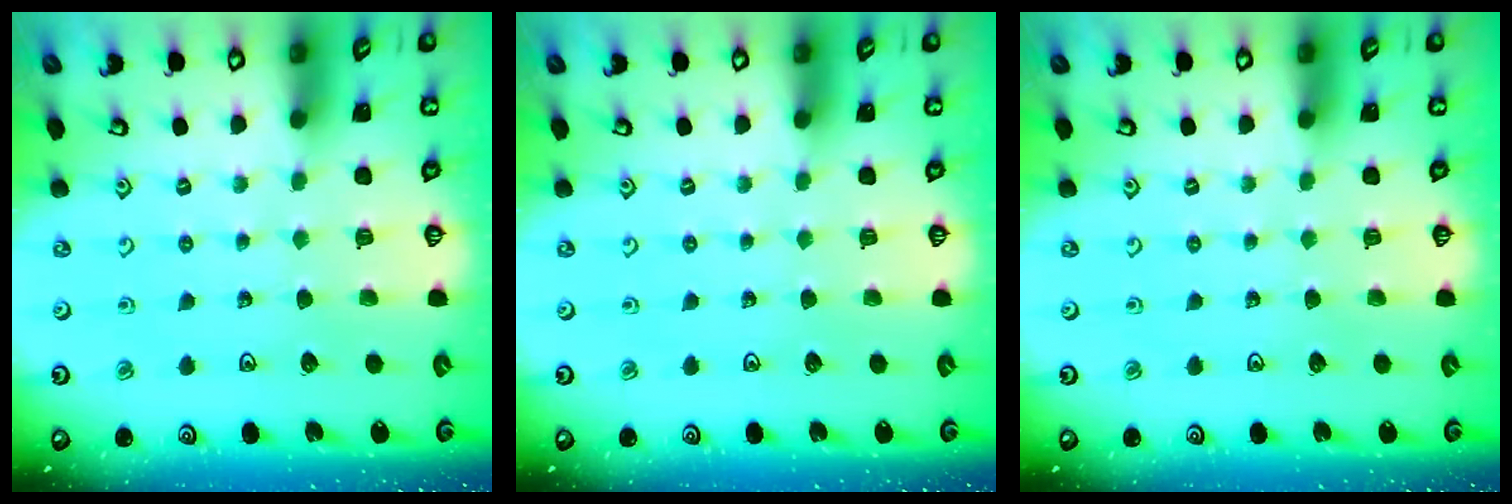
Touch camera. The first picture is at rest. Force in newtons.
{"total": 0.0}
{"total": 0.0}